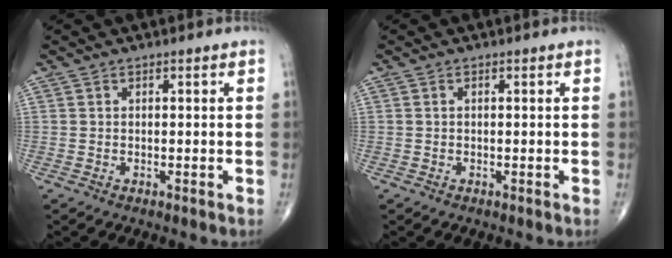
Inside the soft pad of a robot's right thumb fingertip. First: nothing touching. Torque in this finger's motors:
{"motor_torque": [-0.31, -0.31, -0.10, 0.21, 0.03]}